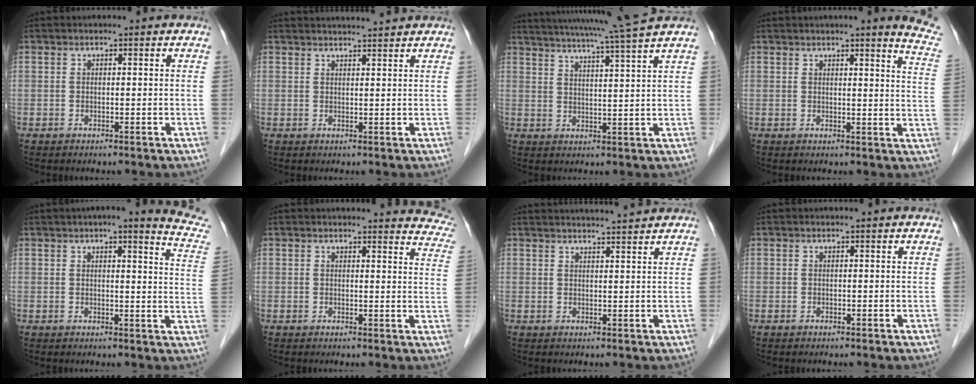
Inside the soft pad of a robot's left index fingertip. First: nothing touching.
{"total": 6.5, "force": [6.2, -0.5, 1.8], "torque": [-0.028, 0.020, 0.077]}
{"total": 13.3, "force": [11.4, -2.0, 6.5], "torque": [-0.116, -0.017, 0.152]}
{"total": 8.8, "force": [7.5, -0.2, 4.5], "torque": [-0.039, -0.042, 0.053]}
{"total": 11.9, "force": [10.1, 0.8, 6.2], "torque": [-0.064, -0.033, 0.086]}
{"total": 12.9, "force": [12.4, 2.4, 2.5], "torque": [0.009, -0.059, 0.096]}
{"total": 7.8, "force": [7.4, -0.6, 2.2], "torque": [-0.035, 0.017, 0.095]}
{"total": 0.0}